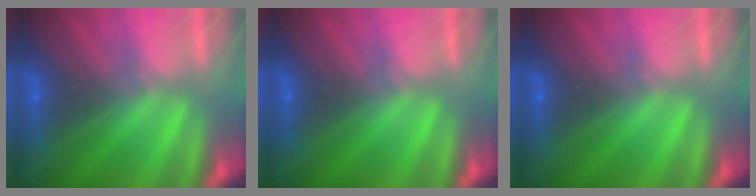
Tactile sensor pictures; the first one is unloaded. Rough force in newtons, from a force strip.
{"total": 0.0}
{"total": 0.0}